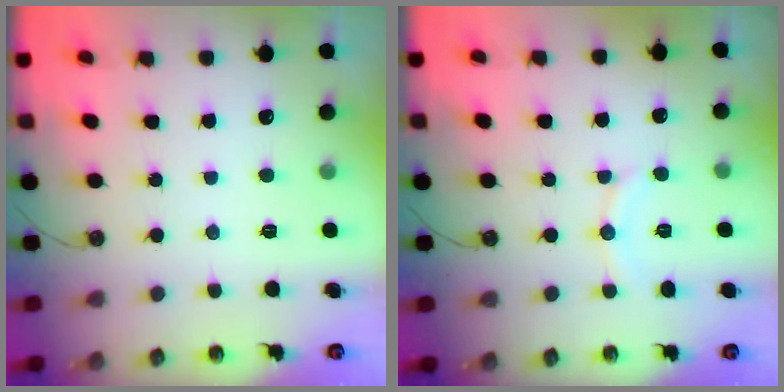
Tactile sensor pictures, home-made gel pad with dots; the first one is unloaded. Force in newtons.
{"total": 6.5, "press": 6.5, "slide": 0.2}